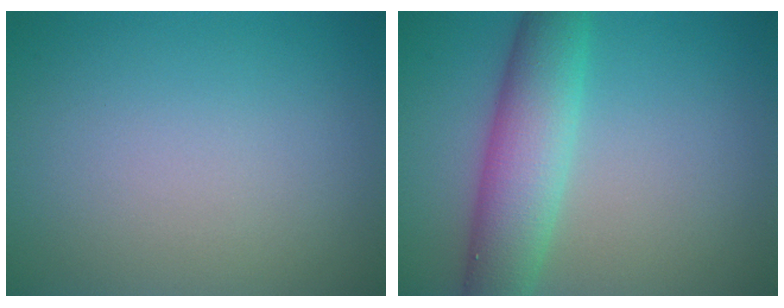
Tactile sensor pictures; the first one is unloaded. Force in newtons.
{"total": 6.3, "press": 6.3, "slide": 0.2}